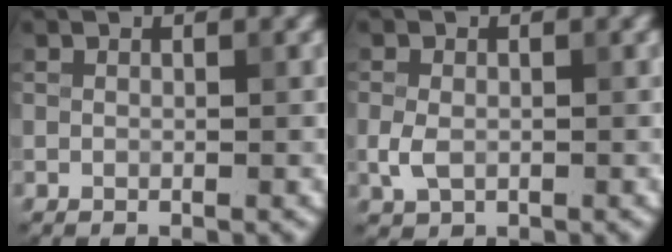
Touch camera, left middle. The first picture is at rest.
{"total": 2.0, "force": [-0.4, 1.4, 1.3], "torque": [-0.031, -0.003, -0.009]}